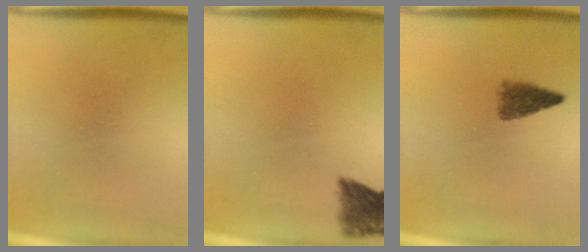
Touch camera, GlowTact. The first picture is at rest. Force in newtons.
{"total": 4.6}
{"total": 3.4}